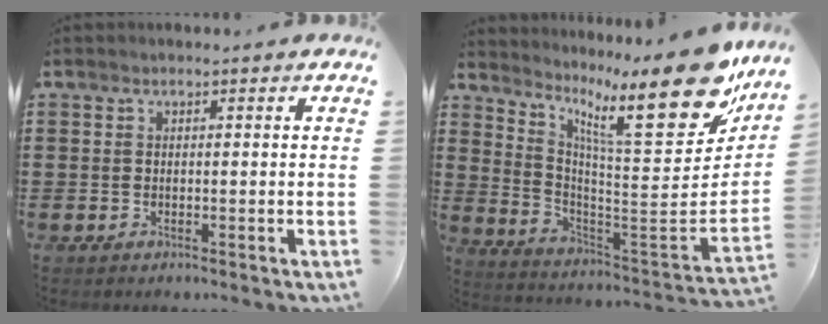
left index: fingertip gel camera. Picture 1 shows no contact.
{"total": 17.9, "force": [11.2, 3.8, 13.4], "torque": [-0.218, -0.081, 0.175]}